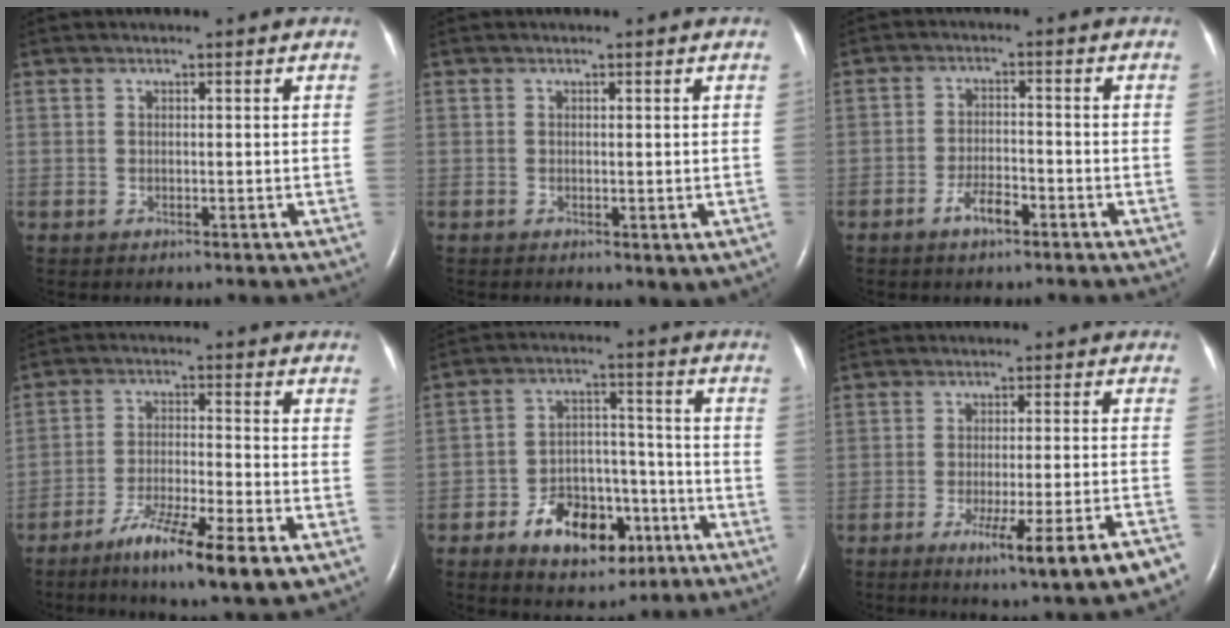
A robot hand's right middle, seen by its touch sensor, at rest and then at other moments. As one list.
[{"total": 1.8, "force": [-0.3, 1.0, 1.5], "torque": [-0.022, -0.004, 0.002]}, {"total": 3.8, "force": [-2.5, 1.2, 2.7], "torque": [-0.052, 0.003, -0.046]}, {"total": 11.7, "force": [-6.7, 1.0, 9.5], "torque": [-0.170, -0.024, -0.111]}, {"total": 11.9, "force": [-6.2, 6.8, 7.5], "torque": [-0.122, 0.022, -0.090]}, {"total": 12.2, "force": [-7.6, -0.4, 9.5], "torque": [-0.104, -0.014, -0.099]}]